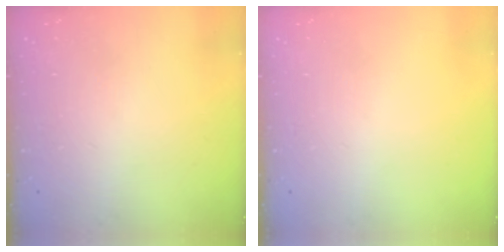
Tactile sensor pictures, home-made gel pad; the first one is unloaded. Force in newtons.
{"total": 0.0}